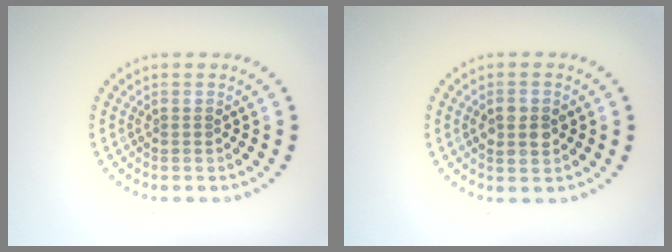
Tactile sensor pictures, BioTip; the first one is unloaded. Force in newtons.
{"total": 2.9, "press": 2.9, "slide": 0.1}